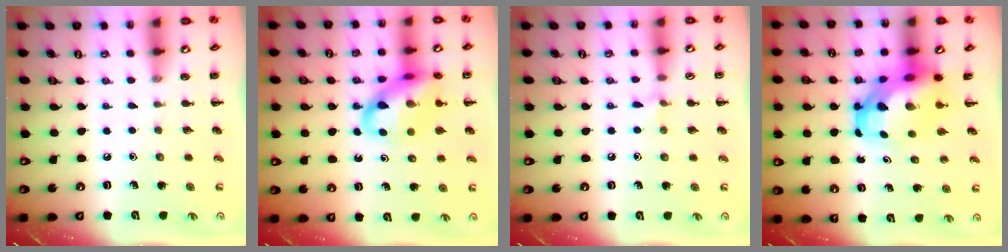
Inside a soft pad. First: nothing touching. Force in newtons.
{"total": 15.8, "press": 15.6, "slide": 3.0}
{"total": 5.3, "press": 4.9, "slide": 1.8}
{"total": 7.0, "press": 6.7, "slide": 1.8}